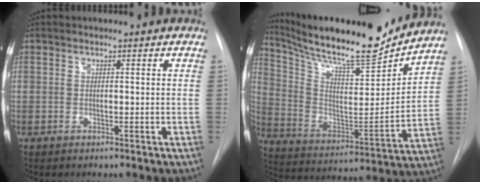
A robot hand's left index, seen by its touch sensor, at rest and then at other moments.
{"total": 21.1, "force": [19.3, 1.9, 8.5], "torque": [-0.163, -0.039, 0.309]}